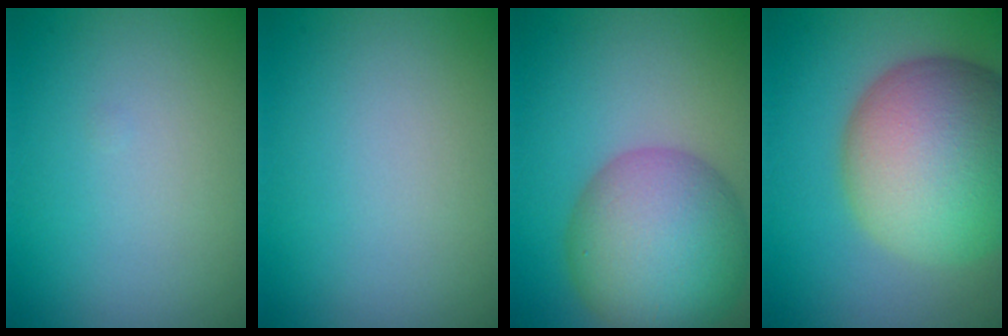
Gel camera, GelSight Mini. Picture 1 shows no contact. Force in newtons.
{"total": 0.0}
{"total": 9.6, "press": 9.6, "slide": 0.5}
{"total": 14.3, "press": 14.3, "slide": 0.9}